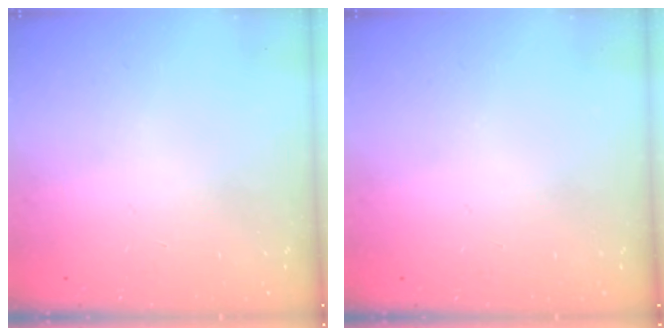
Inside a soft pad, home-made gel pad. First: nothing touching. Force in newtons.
{"total": 0.0}